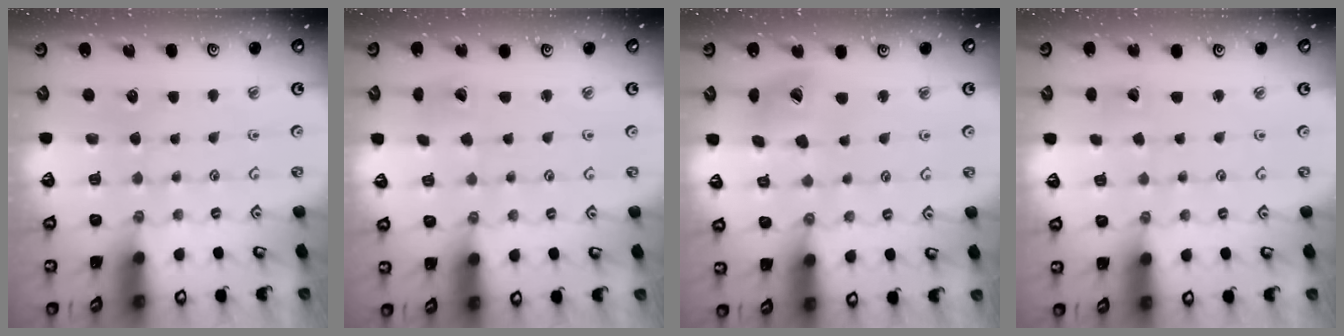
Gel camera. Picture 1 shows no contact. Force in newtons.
{"total": 3.3, "press": 3.3, "slide": 0.4}
{"total": 12.4, "press": 12.4, "slide": 1.5}
{"total": 1.8, "press": 1.8, "slide": 0.1}